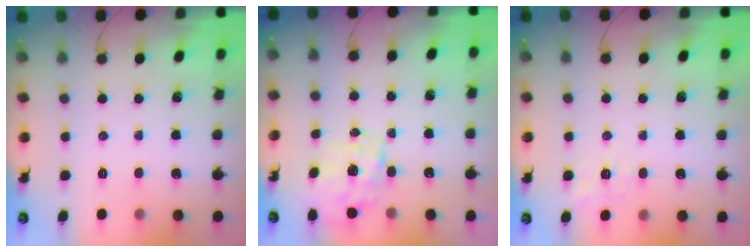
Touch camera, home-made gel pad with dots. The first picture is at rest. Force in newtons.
{"total": 1.6, "press": 1.4, "slide": 0.7}
{"total": 2.0, "press": 1.1, "slide": 1.6}